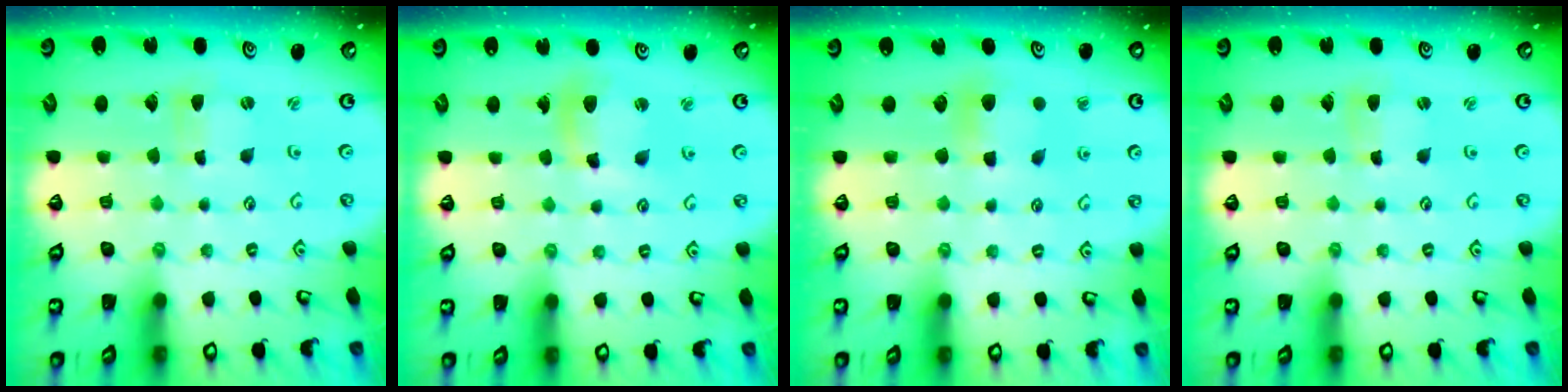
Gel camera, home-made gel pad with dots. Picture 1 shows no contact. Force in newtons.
{"total": 10.9, "press": 10.8, "slide": 1.2}
{"total": 7.1, "press": 7.1, "slide": 0.7}
{"total": 1.3, "press": 1.3, "slide": 0.1}